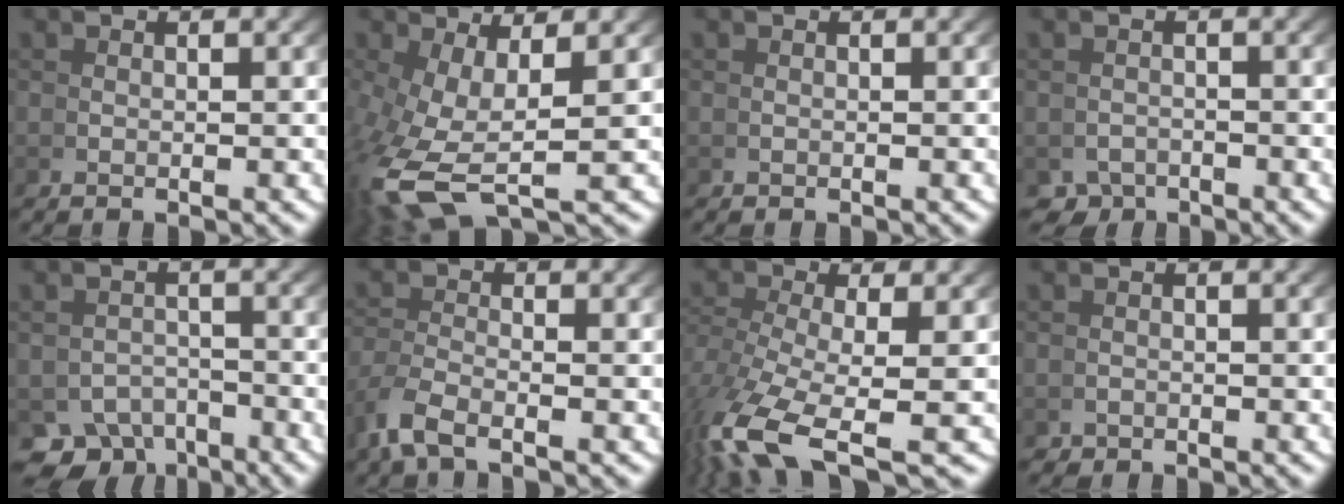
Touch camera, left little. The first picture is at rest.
{"total": 6.0, "force": [-1.3, 2.6, 5.3], "torque": [-0.142, -0.046, 0.005]}
{"total": 0.0}
{"total": 2.2, "force": [-2.0, 0.9, -0.4], "torque": [0.019, -0.015, -0.030]}
{"total": 5.8, "force": [-4.5, 3.2, 1.8], "torque": [0.003, -0.030, -0.069]}
{"total": 2.1, "force": [-1.4, 0.4, 1.5], "torque": [-0.052, -0.011, -0.019]}
{"total": 7.2, "force": [-4.6, 2.2, 5.1], "torque": [-0.119, -0.048, -0.050]}
{"total": 1.0, "force": [-0.7, 0.0, -0.7], "torque": [0.015, -0.006, -0.012]}